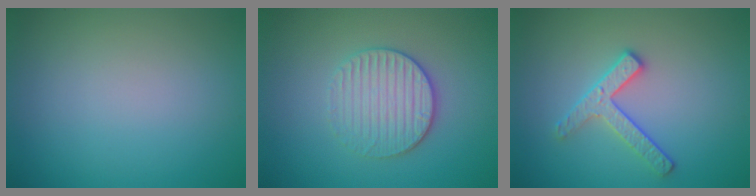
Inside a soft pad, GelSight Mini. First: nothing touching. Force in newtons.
{"total": 3.6, "press": 3.2, "slide": 1.6}
{"total": 2.6, "press": 2.4, "slide": 0.9}